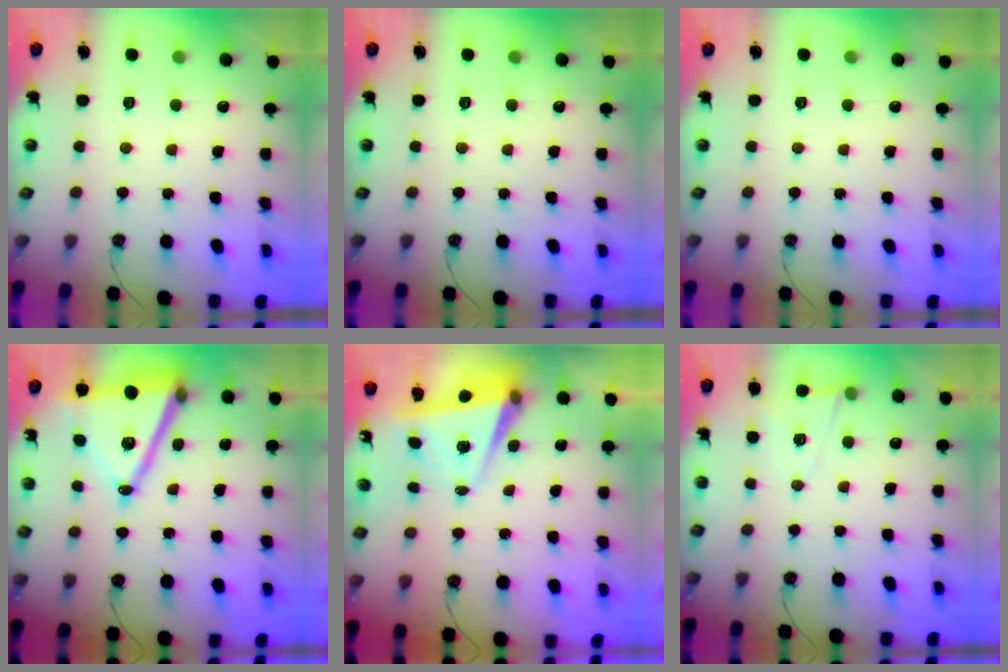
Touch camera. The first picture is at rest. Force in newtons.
{"total": 0.0}
{"total": 0.0}
{"total": 16.6, "press": 16.2, "slide": 3.7}
{"total": 5.4, "press": 5.2, "slide": 1.4}
{"total": 6.0, "press": 4.8, "slide": 3.6}